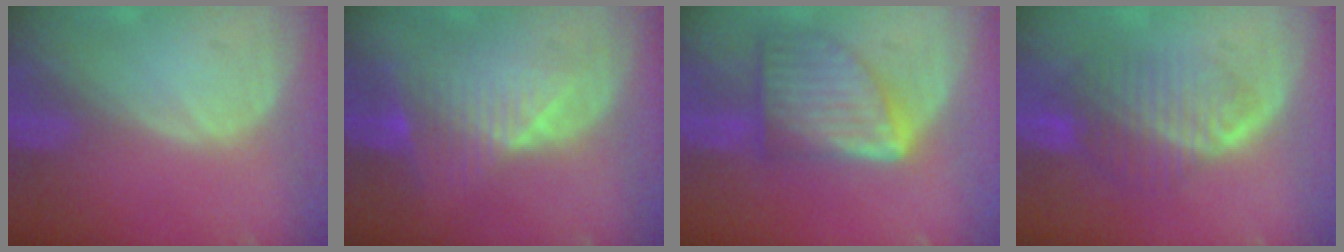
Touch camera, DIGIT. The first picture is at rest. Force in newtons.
{"total": 8.1, "press": 6.9, "slide": 4.3}
{"total": 9.2, "press": 9.1, "slide": 0.5}
{"total": 7.9, "press": 7.1, "slide": 3.4}